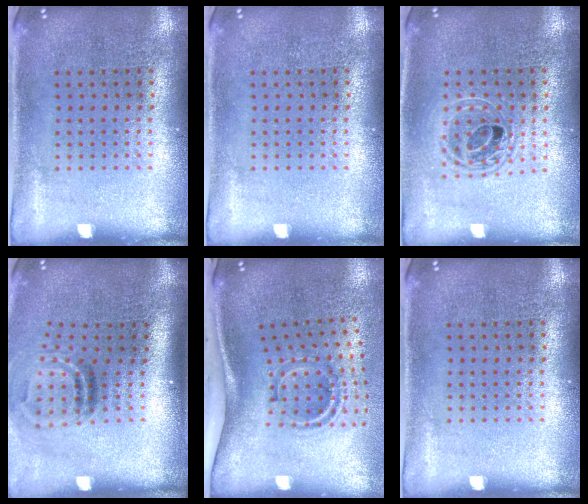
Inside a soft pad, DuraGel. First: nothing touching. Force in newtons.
{"total": 0.0}
{"total": 1.7, "press": 1.4, "slide": 0.9}
{"total": 2.0, "press": 1.2, "slide": 1.6}
{"total": 2.0, "press": 1.2, "slide": 1.7}
{"total": 0.0}